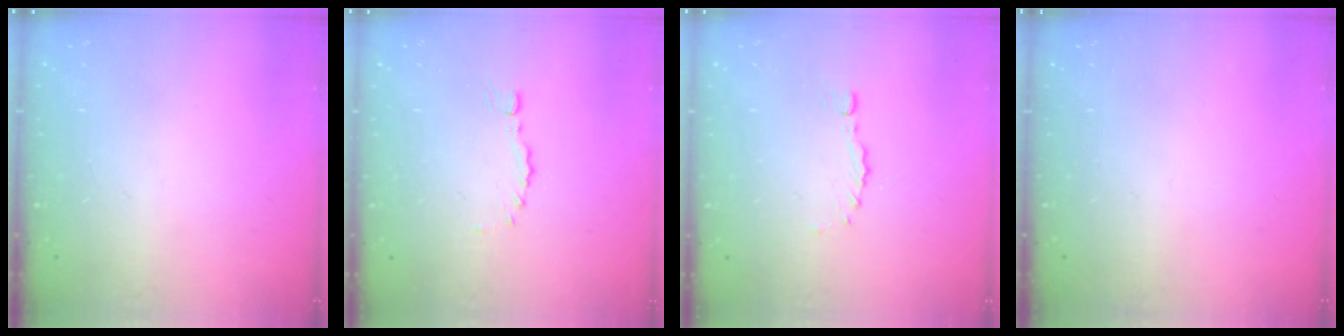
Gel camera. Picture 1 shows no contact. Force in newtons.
{"total": 0.0}
{"total": 0.0}
{"total": 0.0}